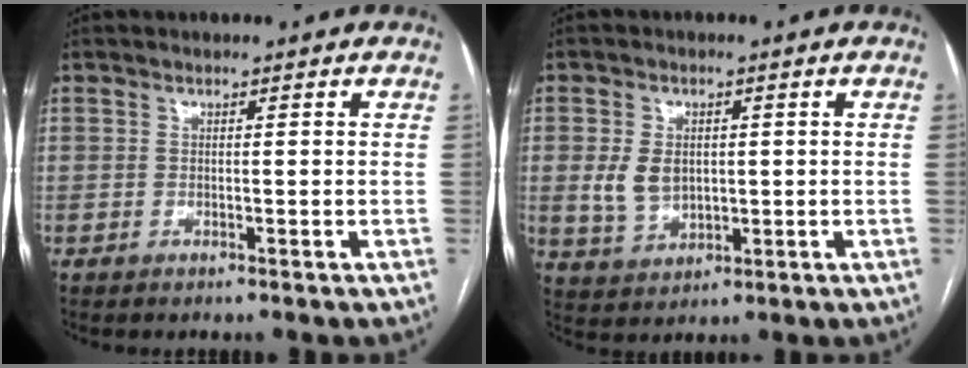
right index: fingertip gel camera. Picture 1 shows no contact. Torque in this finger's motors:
{"motor_torque": [0.33, -0.12, 0.16, 0.08]}